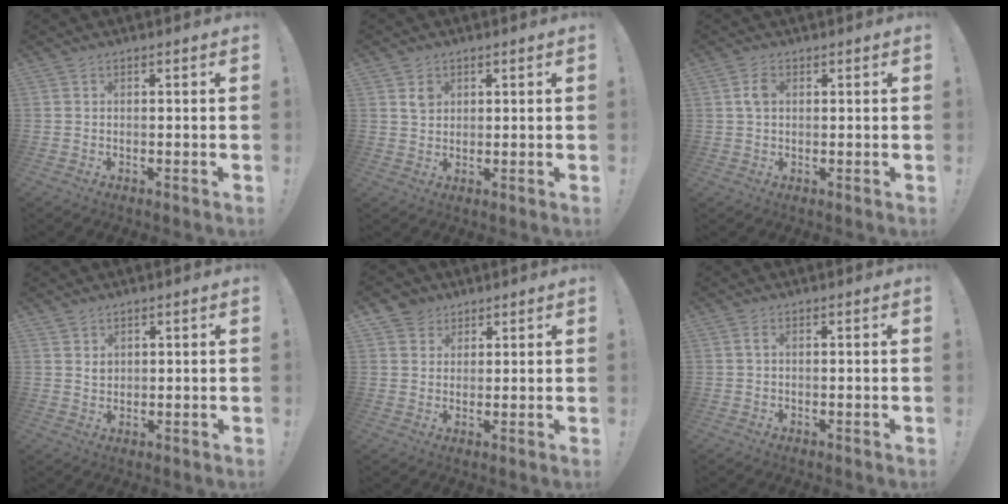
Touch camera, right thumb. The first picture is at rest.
{"total": 3.3, "force": [1.9, 2.6, 0.9], "torque": [-0.001, -0.009, 0.032]}
{"total": 3.3, "force": [1.2, 2.0, 2.3], "torque": [-0.033, -0.002, 0.019]}
{"total": 2.6, "force": [1.8, 1.8, 0.6], "torque": [0.007, -0.016, 0.029]}
{"total": 4.7, "force": [3.0, 3.6, 0.1], "torque": [0.006, -0.018, 0.056]}
{"total": 1.3, "force": [0.4, 0.2, 1.2], "torque": [-0.025, 0.001, 0.006]}